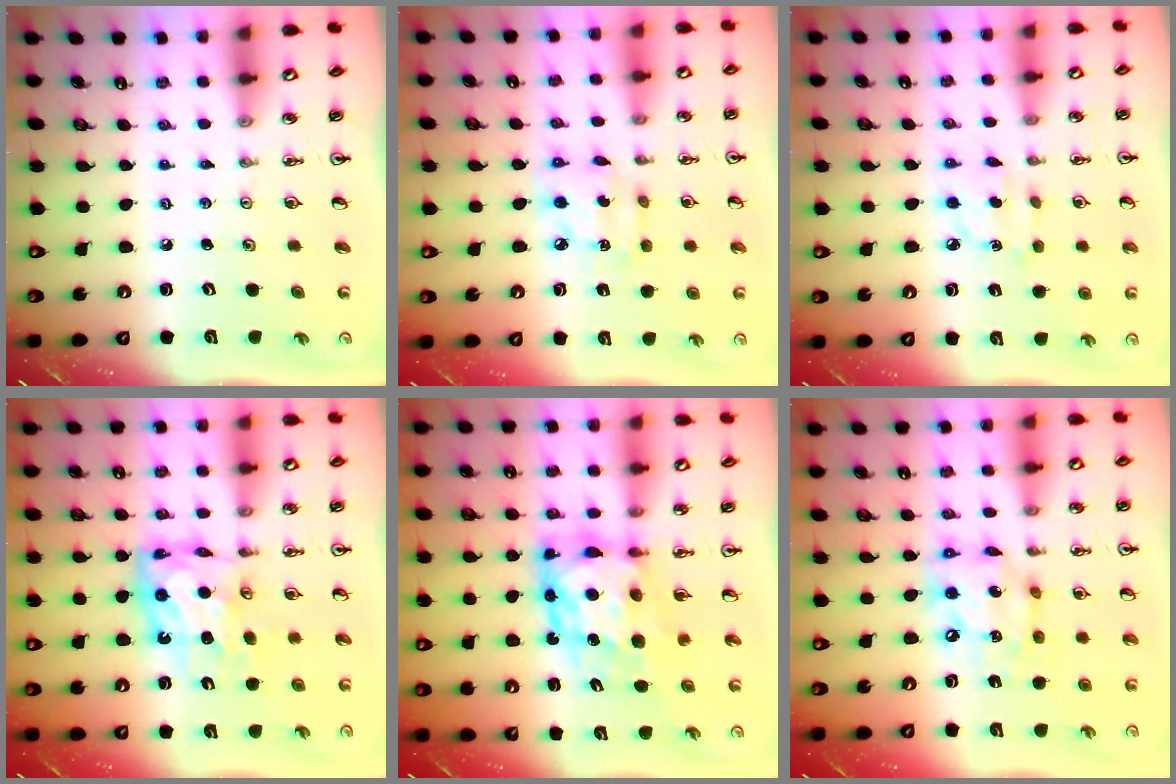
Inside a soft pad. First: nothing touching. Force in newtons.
{"total": 7.6, "press": 7.5, "slide": 0.4}
{"total": 3.2, "press": 3.2, "slide": 0.2}
{"total": 11.3, "press": 11.3, "slide": 1.0}
{"total": 10.6, "press": 10.6, "slide": 0.7}
{"total": 13.3, "press": 13.3, "slide": 1.5}